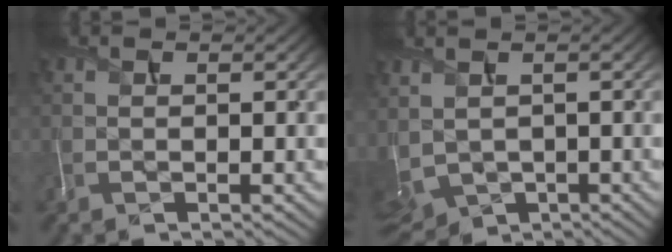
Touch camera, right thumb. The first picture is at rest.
{"total": 5.7, "force": [0.4, 3.6, 4.4], "torque": [-0.126, -0.017, 0.030]}